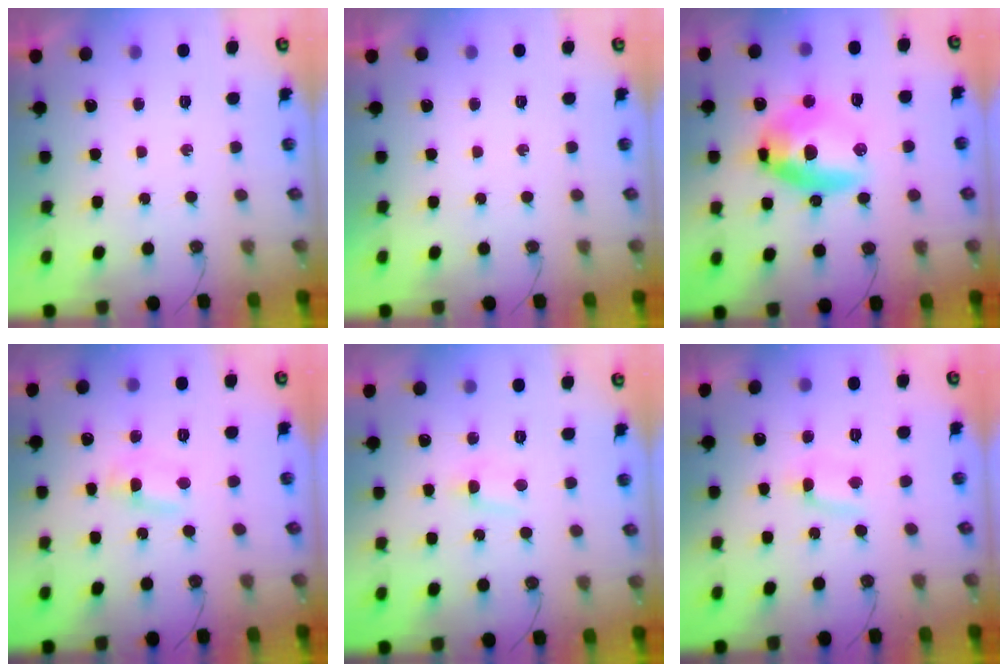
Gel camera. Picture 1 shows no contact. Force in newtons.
{"total": 0.0}
{"total": 12.8, "press": 12.7, "slide": 1.5}
{"total": 2.1, "press": 2.1, "slide": 0.3}
{"total": 2.8, "press": 2.8, "slide": 0.4}
{"total": 1.8, "press": 1.8, "slide": 0.2}